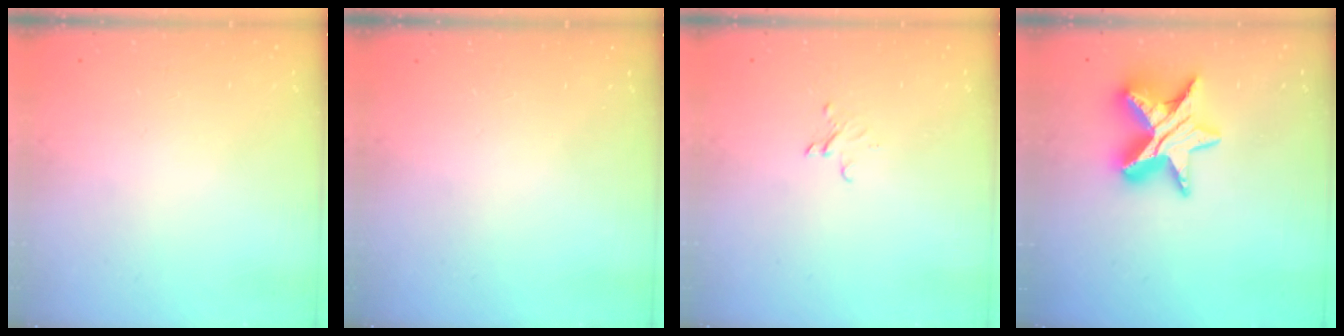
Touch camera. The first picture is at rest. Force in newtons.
{"total": 0.0}
{"total": 2.6, "press": 2.6, "slide": 0.2}
{"total": 13.1, "press": 13.1, "slide": 0.8}